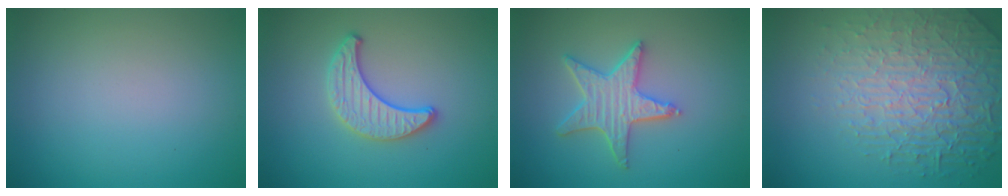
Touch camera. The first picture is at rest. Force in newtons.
{"total": 3.0, "press": 2.8, "slide": 0.9}
{"total": 4.1, "press": 3.7, "slide": 1.9}
{"total": 6.5, "press": 5.3, "slide": 3.7}